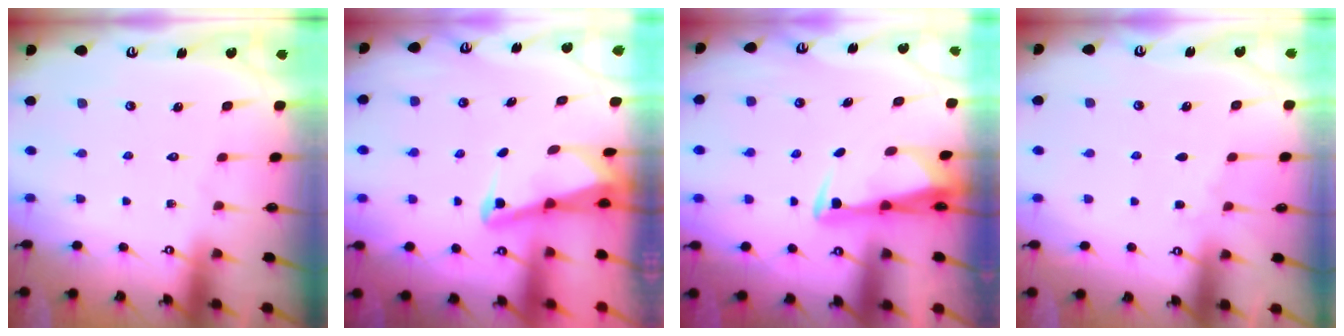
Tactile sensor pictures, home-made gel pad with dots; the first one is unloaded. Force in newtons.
{"total": 2.6, "press": 2.5, "slide": 0.6}
{"total": 2.9, "press": 2.8, "slide": 0.6}
{"total": 3.0, "press": 2.9, "slide": 0.5}